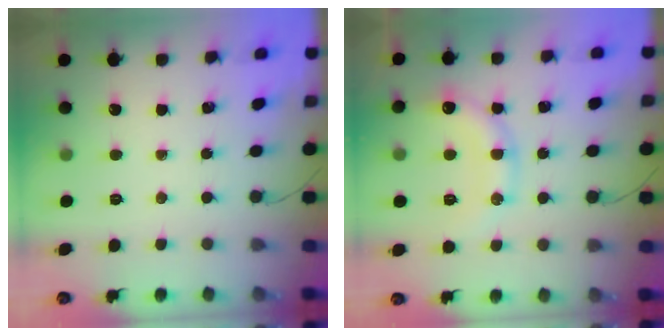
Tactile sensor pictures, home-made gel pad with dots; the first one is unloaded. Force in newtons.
{"total": 13.4, "press": 13.4, "slide": 1.4}